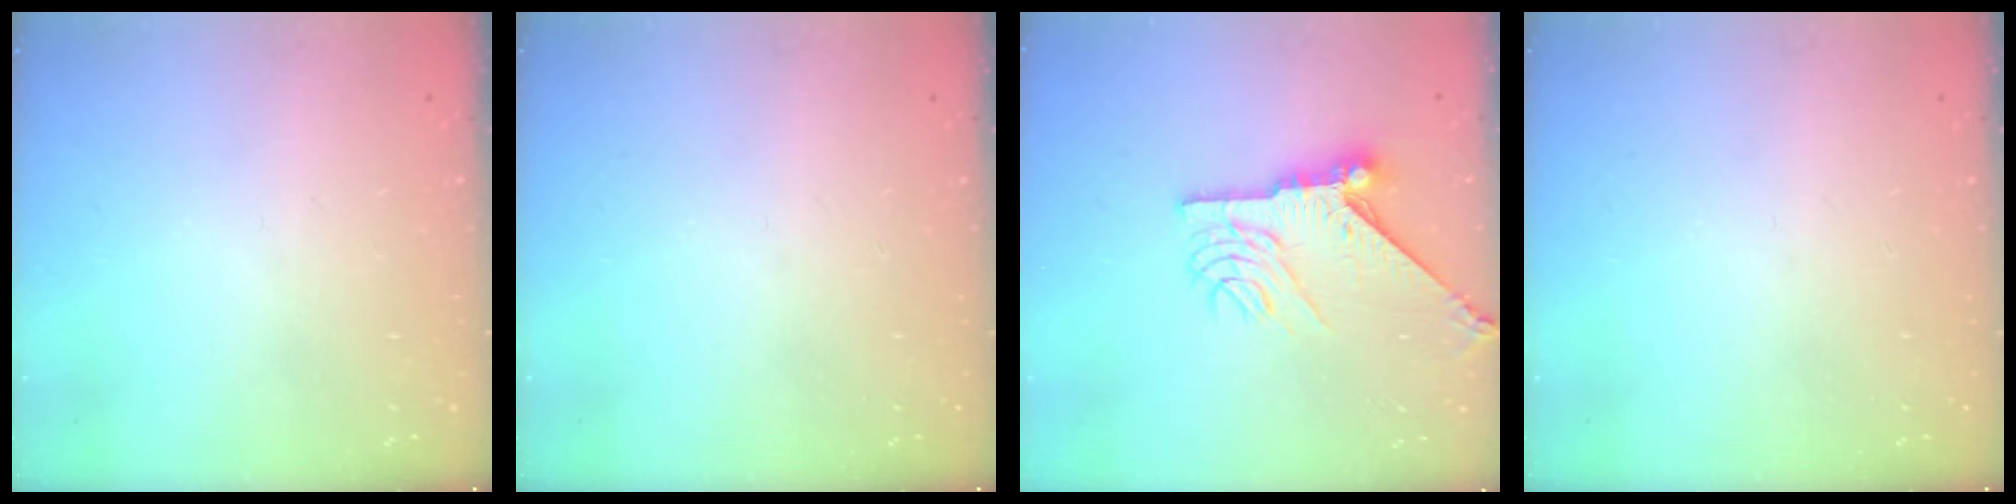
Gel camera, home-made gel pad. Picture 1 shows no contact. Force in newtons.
{"total": 0.0}
{"total": 13.4, "press": 13.4, "slide": 1.2}
{"total": 0.0}